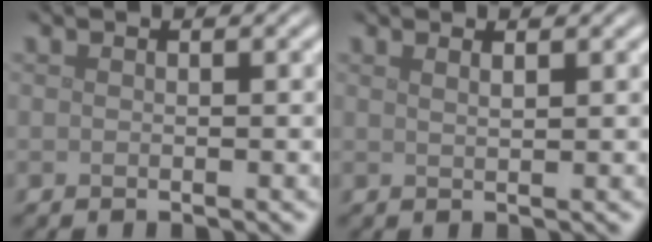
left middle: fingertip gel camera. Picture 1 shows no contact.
{"total": 1.3, "force": [0.9, 0.4, 0.9], "torque": [-0.005, 0.001, 0.007]}